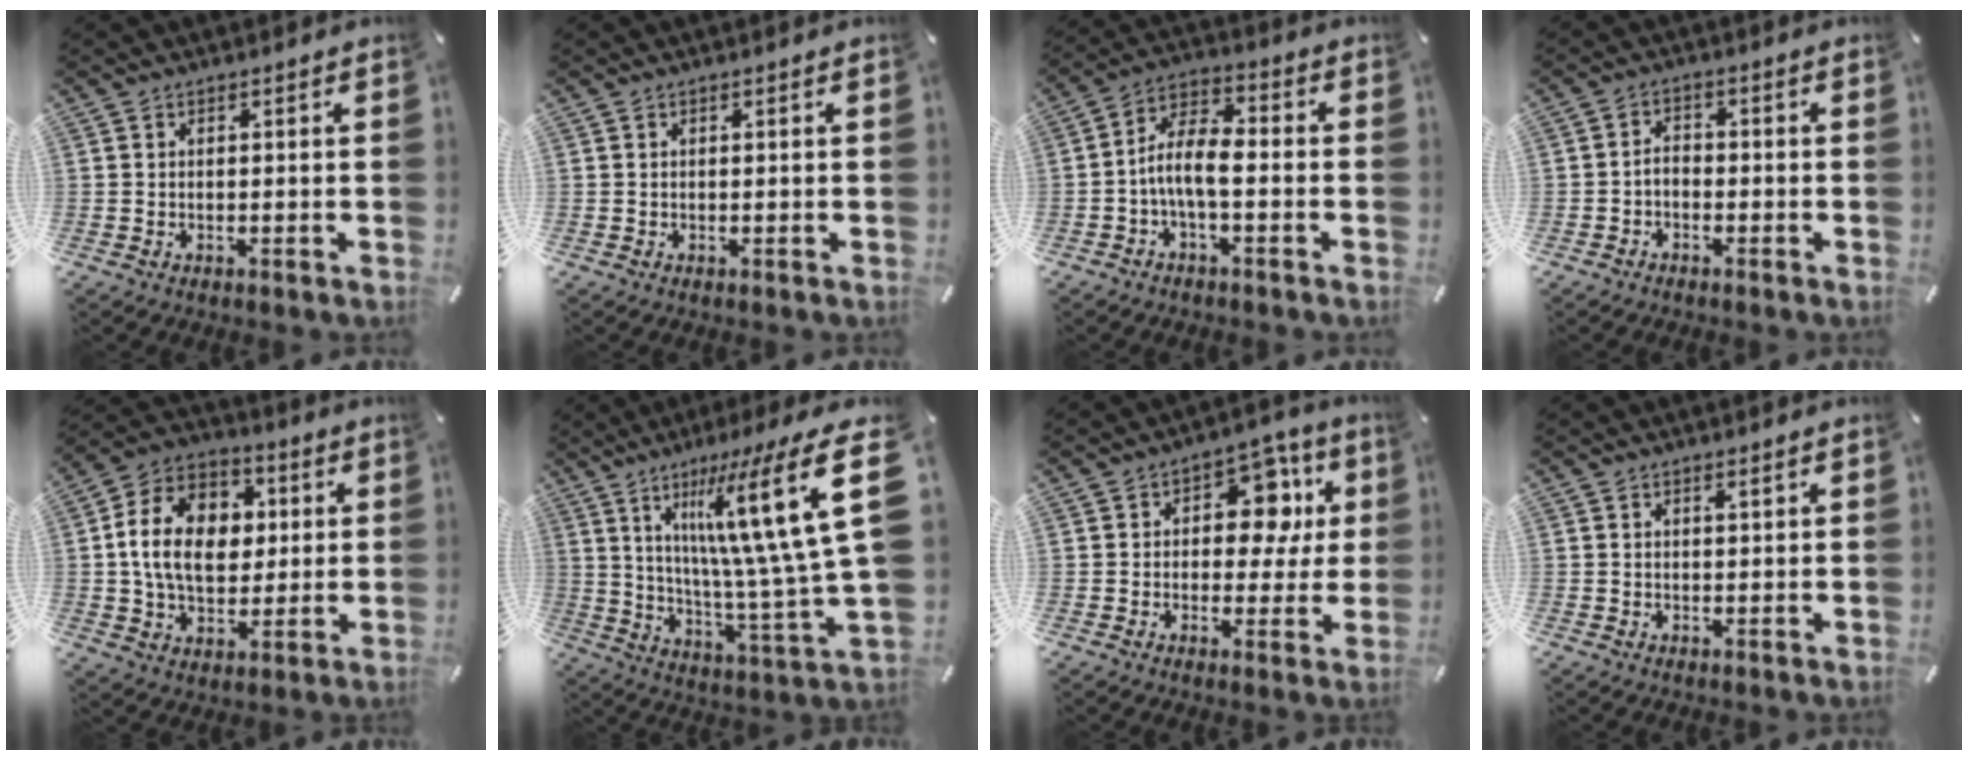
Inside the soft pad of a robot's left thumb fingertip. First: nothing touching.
{"total": 0.0}
{"total": 8.4, "force": [-2.7, 3.8, 7.0], "torque": [-0.145, 0.009, -0.051]}
{"total": 2.6, "force": [-1.6, 1.5, 1.4], "torque": [-0.034, 0.008, -0.034]}
{"total": 15.7, "force": [1.3, 11.9, 10.1], "torque": [-0.206, 0.011, 0.023]}
{"total": 28.3, "force": [10.6, 6.8, 25.3], "torque": [-0.401, -0.065, 0.165]}
{"total": 12.9, "force": [3.8, 8.6, 8.9], "torque": [-0.104, -0.019, 0.060]}
{"total": 1.1, "force": [0.7, 0.3, 0.7], "torque": [-0.014, 0.000, 0.013]}